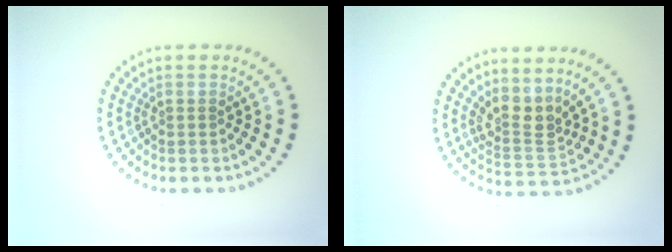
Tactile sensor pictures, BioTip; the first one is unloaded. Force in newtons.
{"total": 2.9, "press": 2.2, "slide": 1.9}